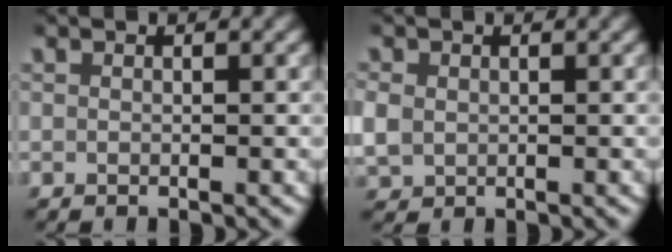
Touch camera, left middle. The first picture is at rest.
{"total": 2.7, "force": [0.1, 2.5, 1.1], "torque": [-0.043, -0.005, 0.009]}